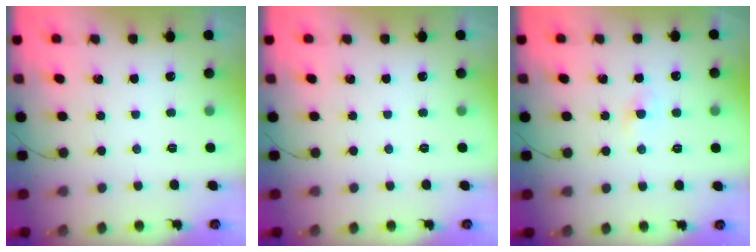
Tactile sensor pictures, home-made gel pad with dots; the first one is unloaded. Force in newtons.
{"total": 0.0}
{"total": 2.1, "press": 1.9, "slide": 0.7}